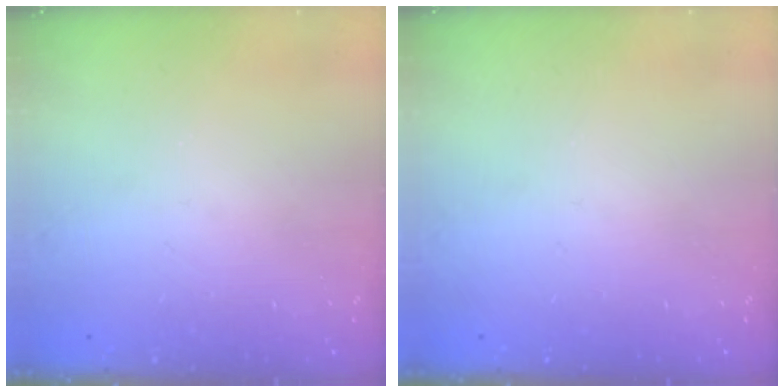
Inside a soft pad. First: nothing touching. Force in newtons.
{"total": 0.0}